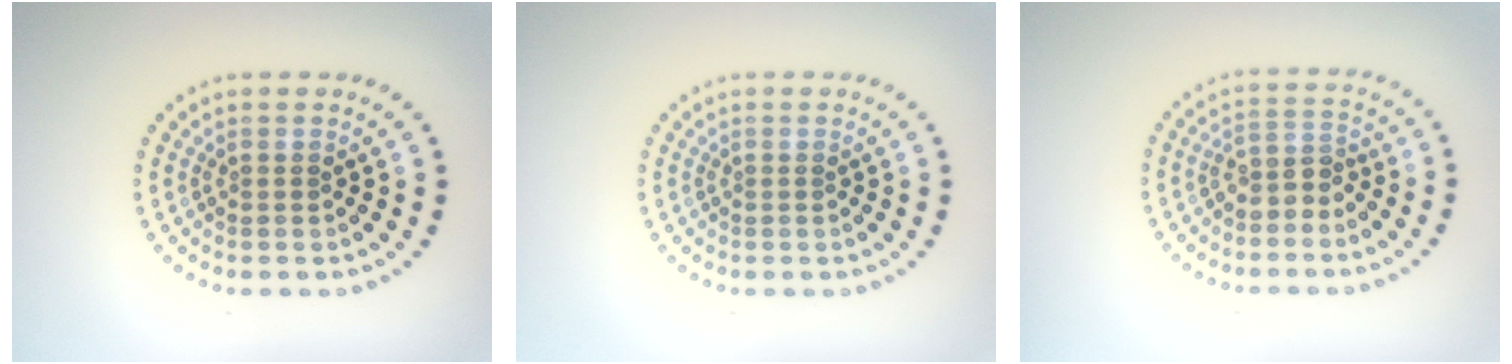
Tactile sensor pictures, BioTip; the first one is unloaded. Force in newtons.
{"total": 0.0}
{"total": 2.4, "press": 2.0, "slide": 1.4}